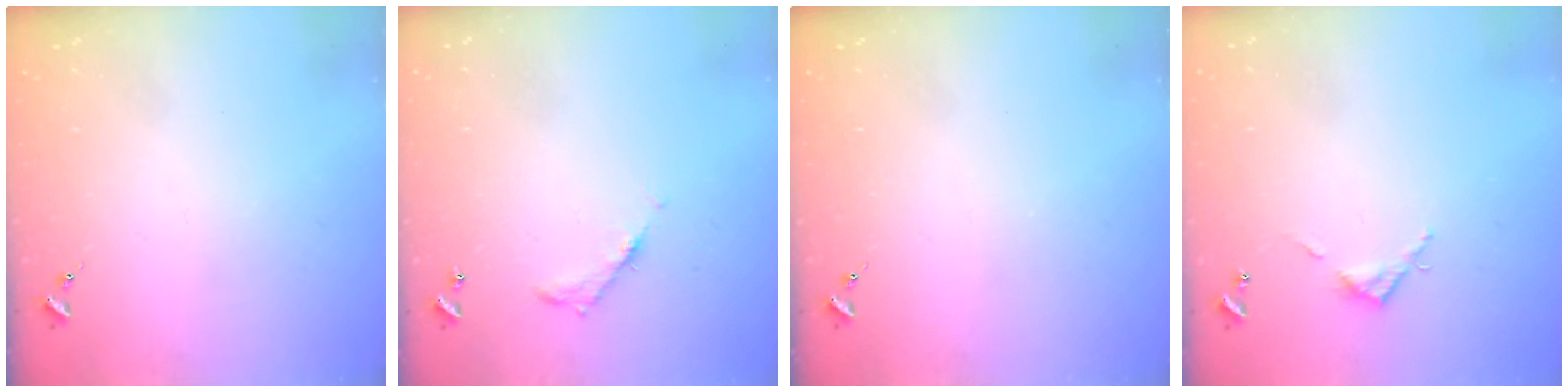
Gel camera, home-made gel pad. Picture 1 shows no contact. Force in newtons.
{"total": 5.3, "press": 5.3, "slide": 0.4}
{"total": 0.0}
{"total": 3.9, "press": 3.9, "slide": 0.3}